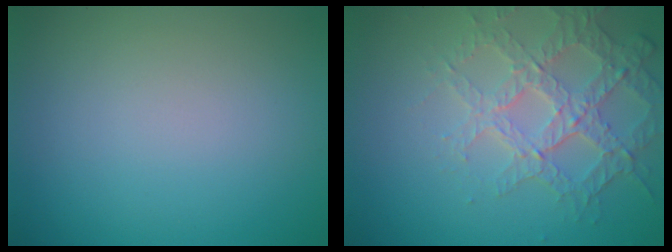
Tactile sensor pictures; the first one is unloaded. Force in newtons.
{"total": 3.8, "press": 3.7, "slide": 0.9}